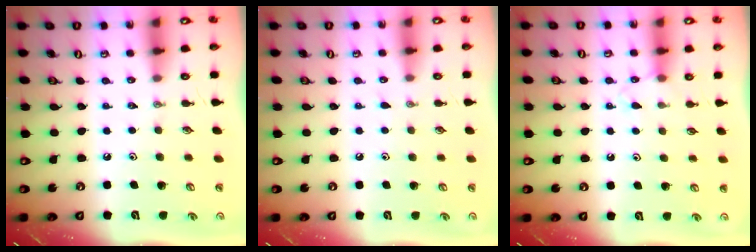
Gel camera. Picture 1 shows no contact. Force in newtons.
{"total": 3.0, "press": 2.9, "slide": 0.4}
{"total": 5.3, "press": 5.2, "slide": 0.7}